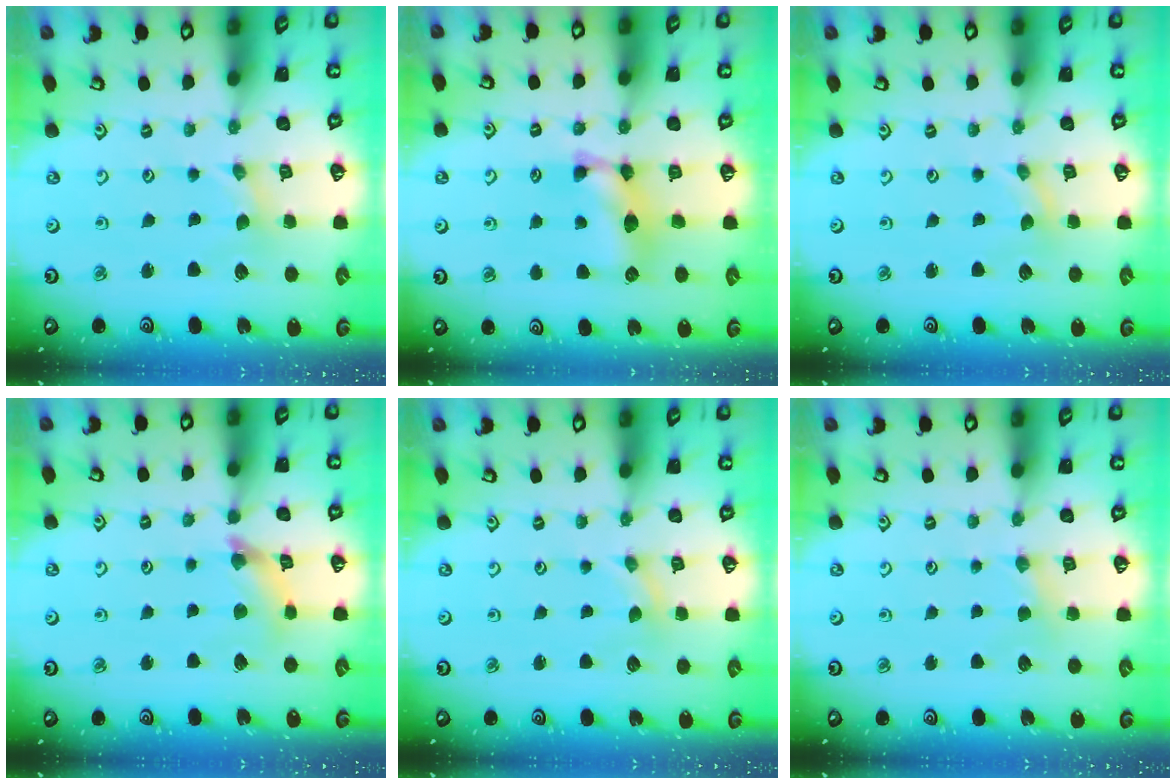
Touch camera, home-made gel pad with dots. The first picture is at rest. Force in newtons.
{"total": 10.5, "press": 10.5, "slide": 0.3}
{"total": 0.0}
{"total": 5.8, "press": 5.8, "slide": 0.7}
{"total": 0.0}
{"total": 2.1, "press": 2.1, "slide": 0.4}